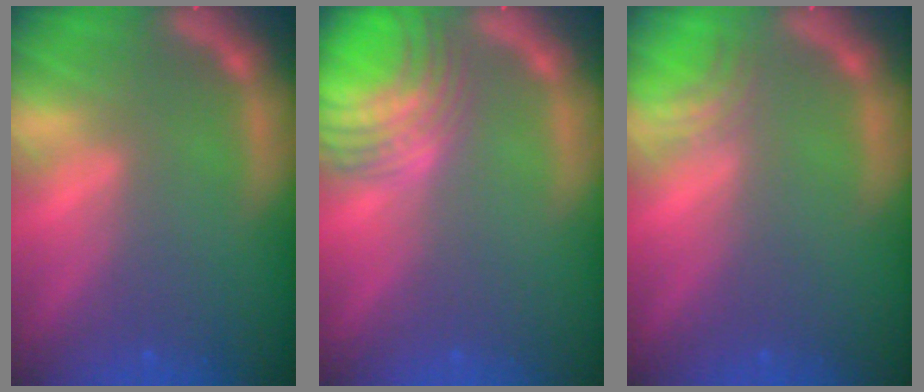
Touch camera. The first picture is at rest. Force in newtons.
{"total": 8.1}
{"total": 2.0}